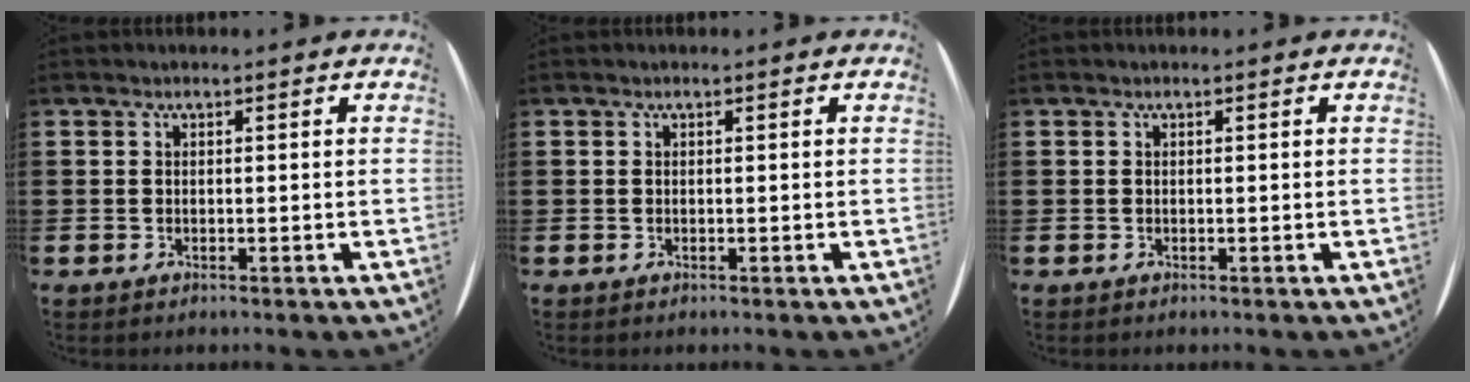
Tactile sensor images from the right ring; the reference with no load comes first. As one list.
[{"total": 0.0}, {"total": 0.0}]